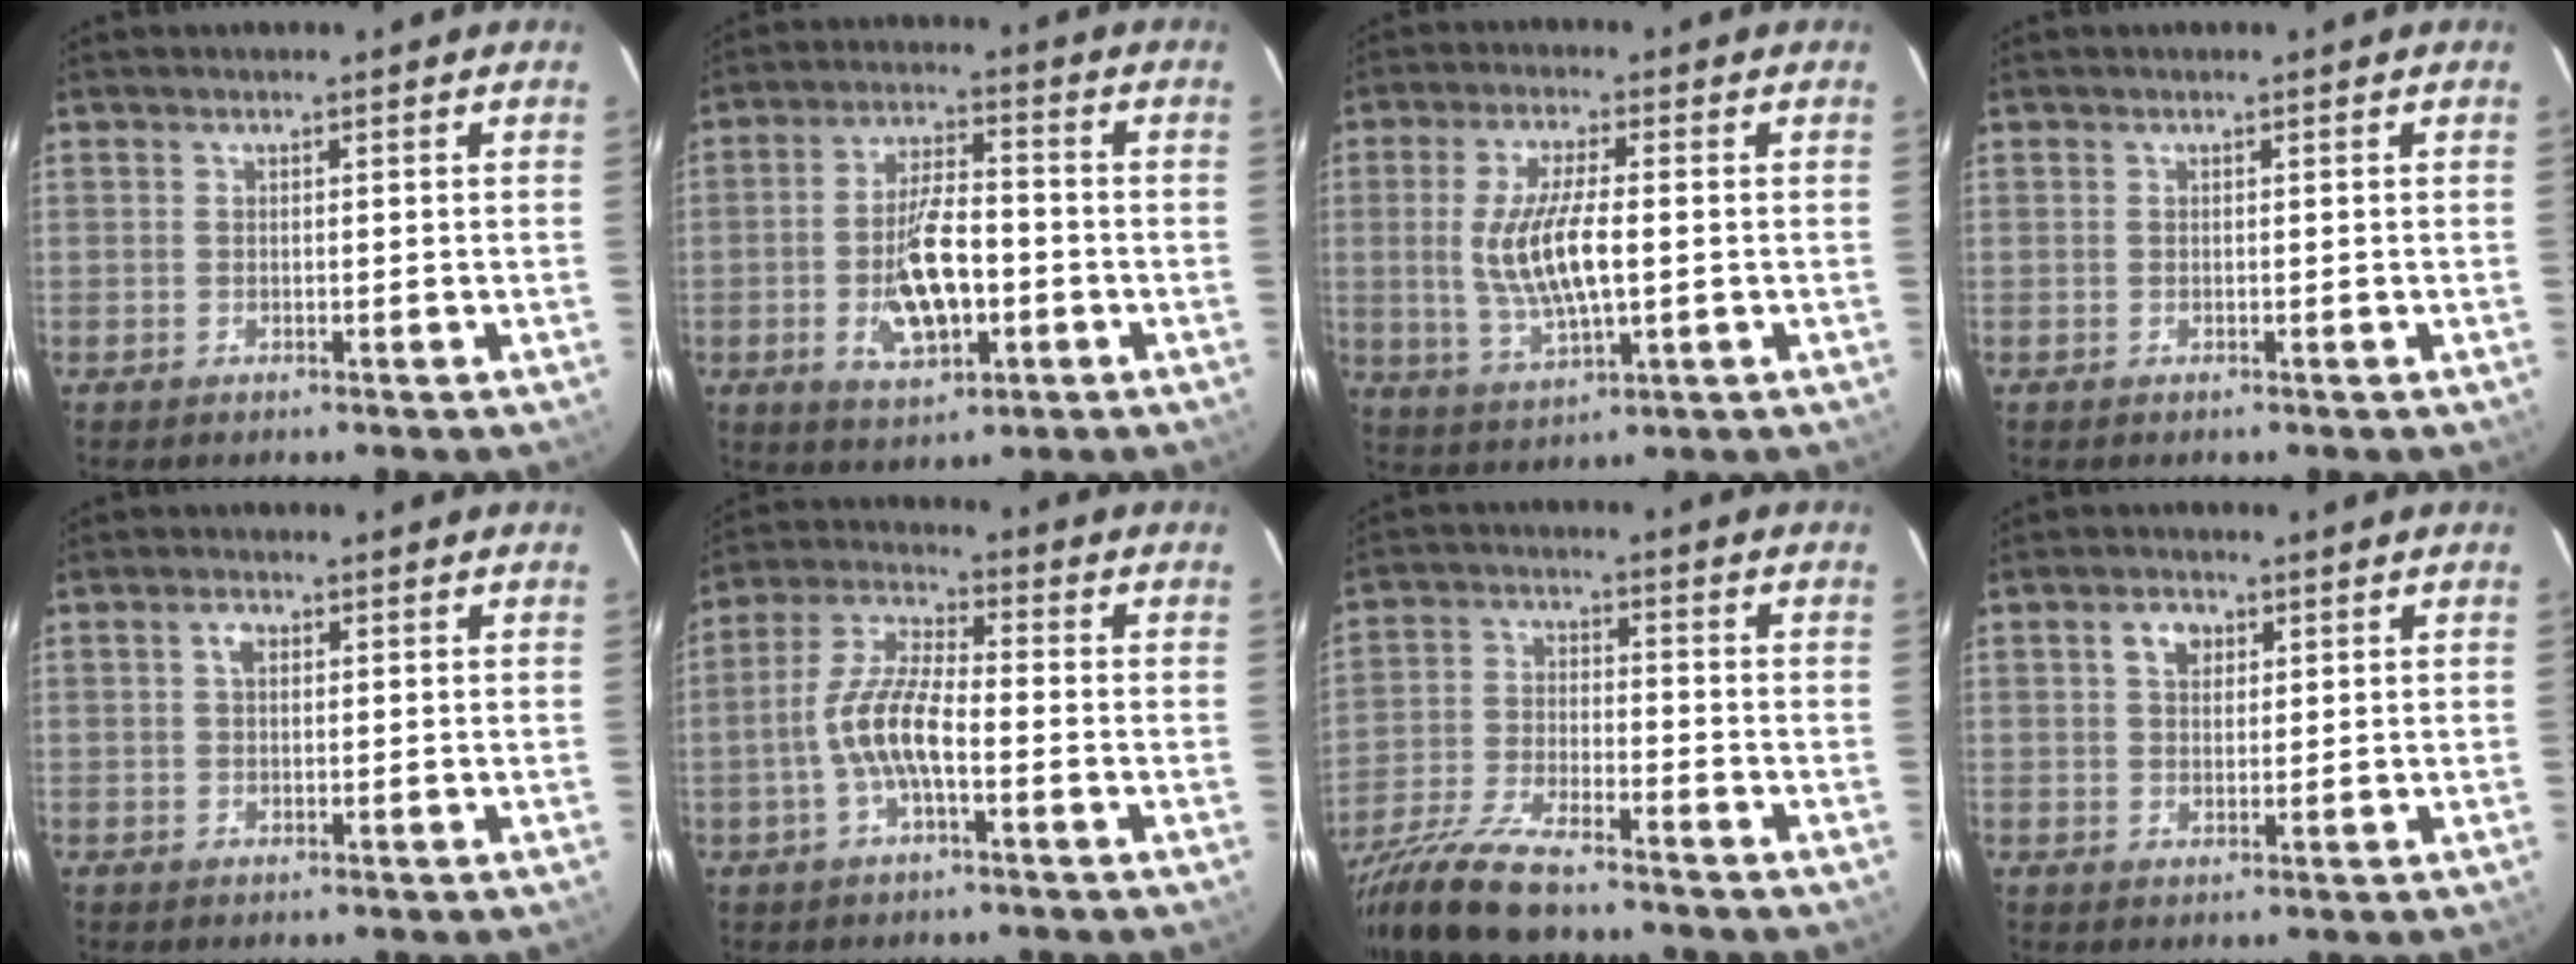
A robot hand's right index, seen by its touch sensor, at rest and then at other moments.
{"total": 11.6, "force": [-3.1, 5.0, 10.0], "torque": [-0.194, 0.002, -0.045]}
{"total": 13.0, "force": [0.0, 4.9, 12.1], "torque": [-0.234, -0.005, 0.011]}
{"total": 0.0}
{"total": 1.8, "force": [0.5, 1.1, 1.2], "torque": [-0.024, 0.007, 0.008]}
{"total": 8.9, "force": [-2.7, 2.6, 8.1], "torque": [-0.174, 0.009, -0.055]}
{"total": 15.7, "force": [-13.3, 2.8, 7.9], "torque": [-0.172, -0.038, -0.242]}
{"total": 3.5, "force": [1.4, 2.5, 2.0], "torque": [-0.030, 0.011, 0.025]}